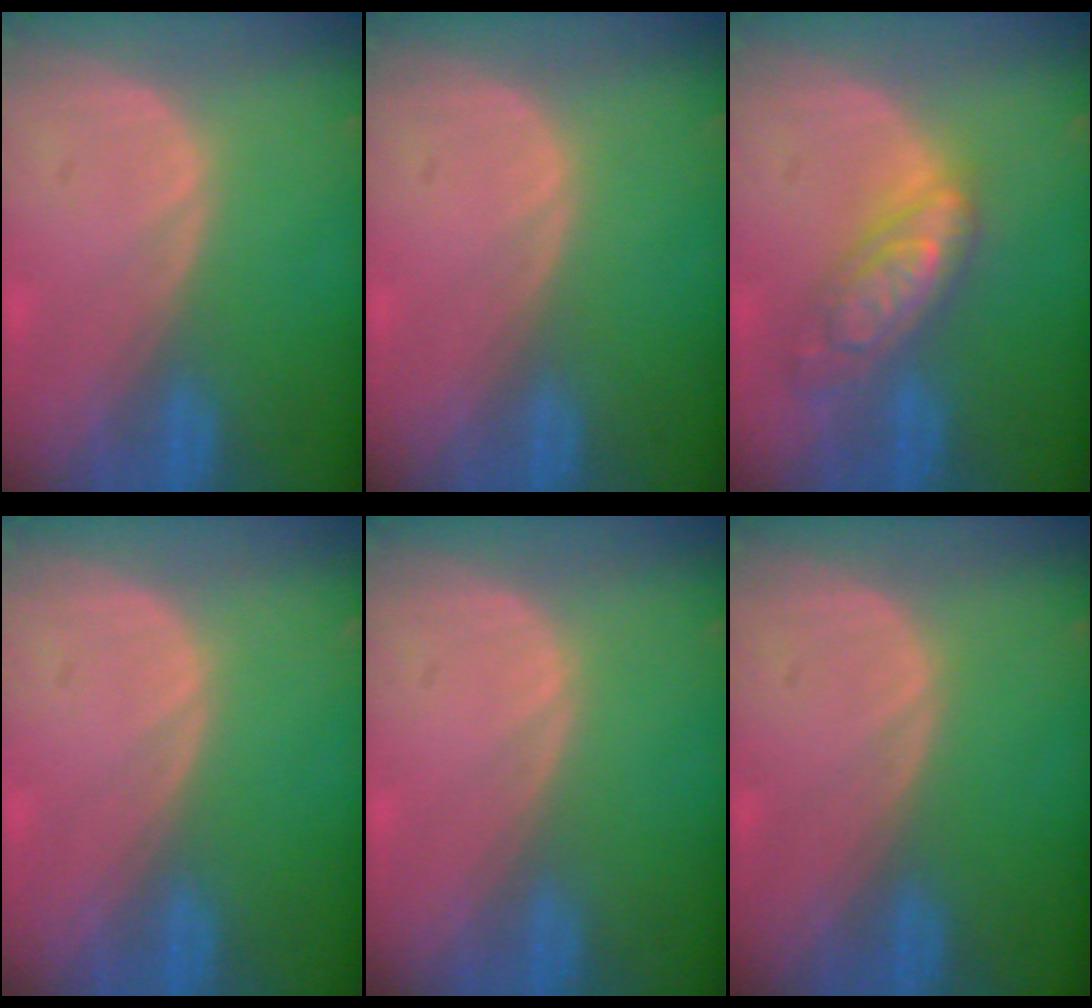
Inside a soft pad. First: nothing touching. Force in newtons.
{"total": 0.0}
{"total": 7.2, "press": 7.2, "slide": 0.6}
{"total": 0.0}
{"total": 0.0}
{"total": 0.0}